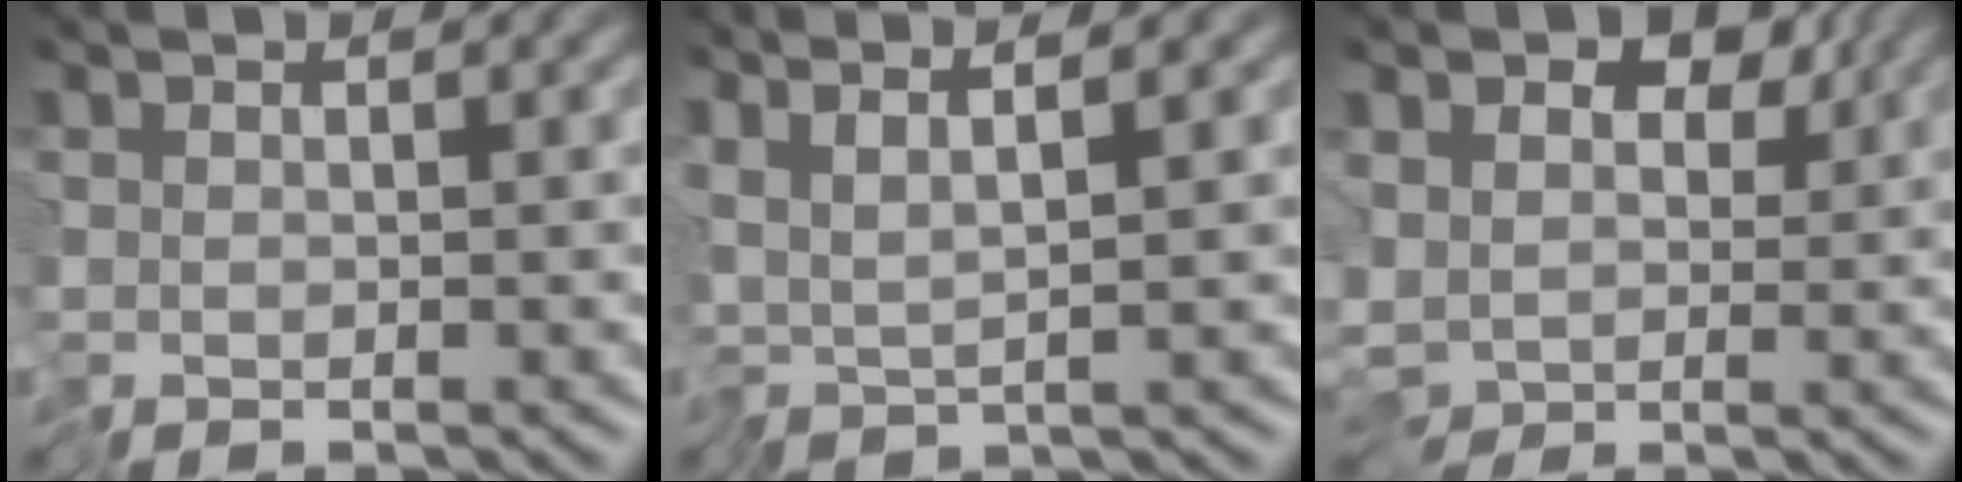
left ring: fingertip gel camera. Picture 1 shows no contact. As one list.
[{"total": 3.2, "force": [1.1, 0.1, 3.0], "torque": [-0.055, 0.011, 0.011]}, {"total": 8.9, "force": [2.4, 6.5, 5.6], "torque": [-0.105, 0.006, 0.038]}]